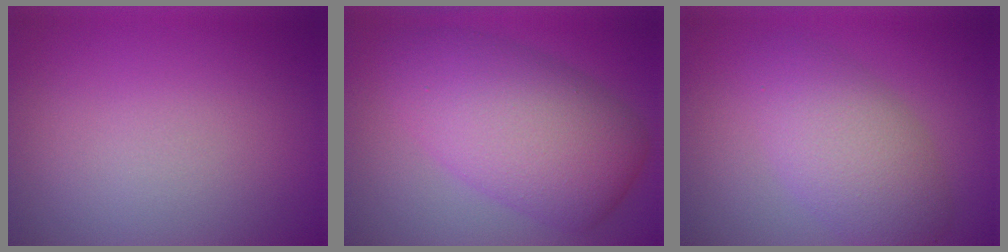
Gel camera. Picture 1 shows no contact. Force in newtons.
{"total": 8.3, "press": 8.3, "slide": 0.2}
{"total": 5.0, "press": 5.0, "slide": 0.1}